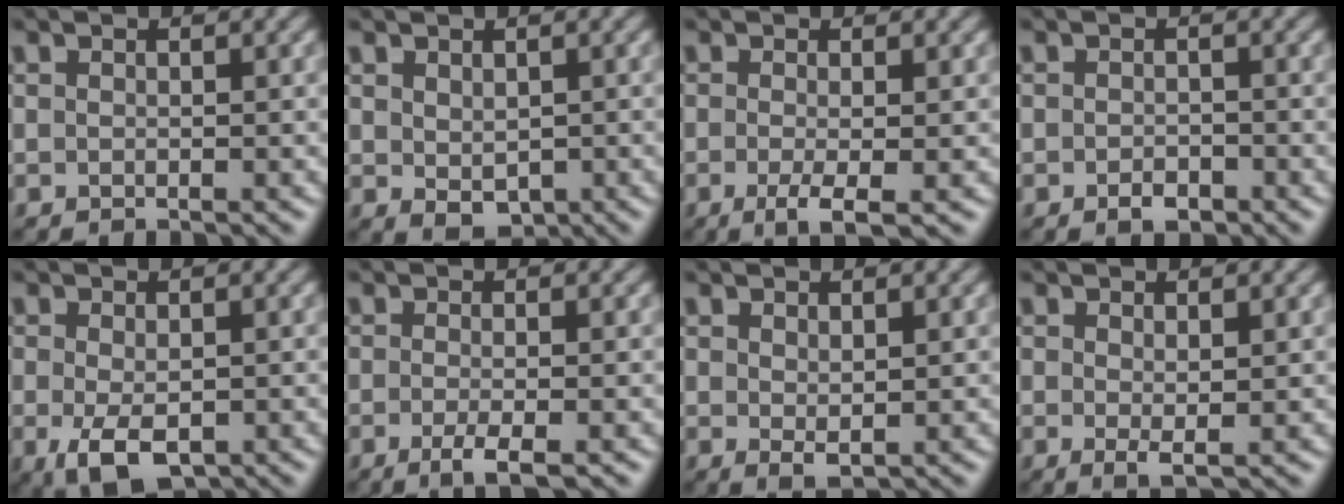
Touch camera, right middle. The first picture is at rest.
{"total": 2.1, "force": [0.2, 1.4, 1.5], "torque": [-0.025, -0.008, 0.012]}
{"total": 2.8, "force": [-0.9, 0.5, 2.6], "torque": [-0.051, -0.010, -0.016]}
{"total": 1.5, "force": [-0.8, 0.8, 0.9], "torque": [-0.015, -0.002, -0.015]}
{"total": 4.3, "force": [-1.4, 2.3, 3.4], "torque": [-0.071, -0.014, -0.020]}
{"total": 2.5, "force": [-1.2, 0.5, 2.1], "torque": [-0.038, -0.006, -0.025]}
{"total": 1.2, "force": [0.5, 0.5, 1.0], "torque": [-0.018, -0.005, 0.014]}
{"total": 1.3, "force": [0.2, 0.3, 1.2], "torque": [-0.022, -0.006, 0.006]}